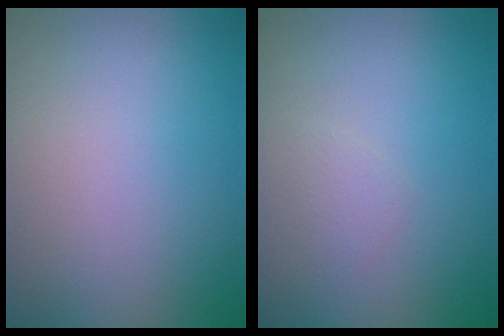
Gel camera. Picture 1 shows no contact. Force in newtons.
{"total": 0.8, "press": 0.8, "slide": 0.0}